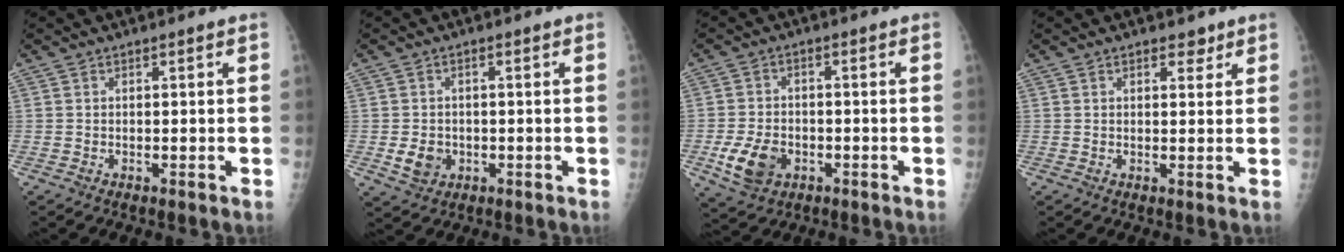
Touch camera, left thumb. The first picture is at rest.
{"total": 4.4, "force": [-0.9, 3.7, 2.2], "torque": [-0.028, 0.001, -0.007]}
{"total": 7.9, "force": [-2.6, 5.6, 4.9], "torque": [-0.086, 0.005, -0.042]}
{"total": 2.5, "force": [1.7, 1.4, 1.2], "torque": [-0.002, -0.009, 0.023]}